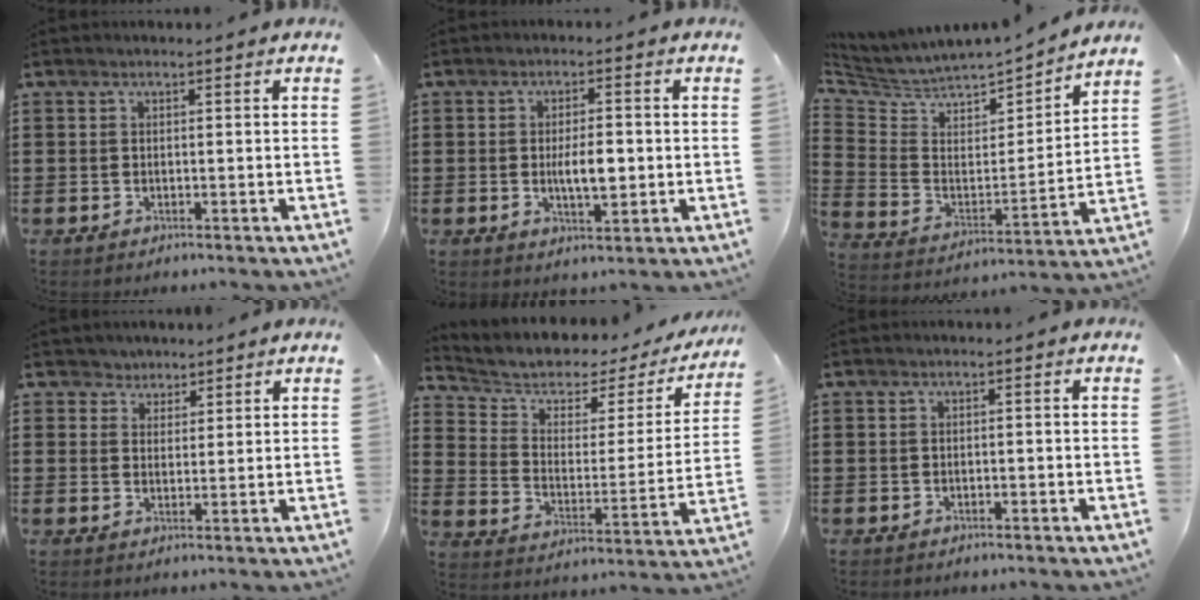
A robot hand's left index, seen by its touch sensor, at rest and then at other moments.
{"total": 5.0, "force": [-0.3, 1.9, 4.6], "torque": [-0.068, -0.004, -0.010]}
{"total": 3.4, "force": [3.0, 1.5, 0.0], "torque": [-0.031, -0.041, 0.044]}
{"total": 2.7, "force": [1.9, 1.9, -0.1], "torque": [-0.011, 0.010, 0.034]}
{"total": 4.2, "force": [3.0, 2.4, 1.6], "torque": [-0.057, -0.025, 0.044]}
{"total": 0.8, "force": [-0.7, 0.2, 0.2], "torque": [-0.009, -0.003, -0.014]}